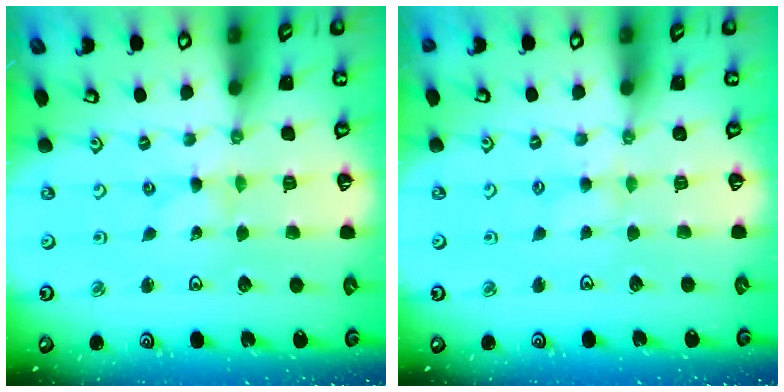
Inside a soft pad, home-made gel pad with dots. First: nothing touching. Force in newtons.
{"total": 3.9, "press": 3.9, "slide": 0.5}